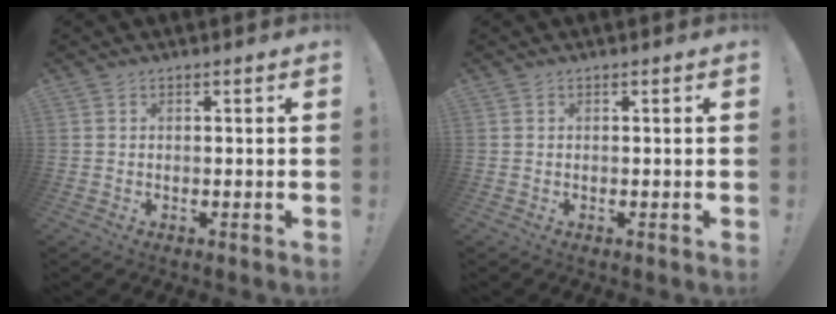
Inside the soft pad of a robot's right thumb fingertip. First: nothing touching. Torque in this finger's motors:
{"motor_torque": [-0.01, 0.01, 0.00, 0.00, 0.00]}